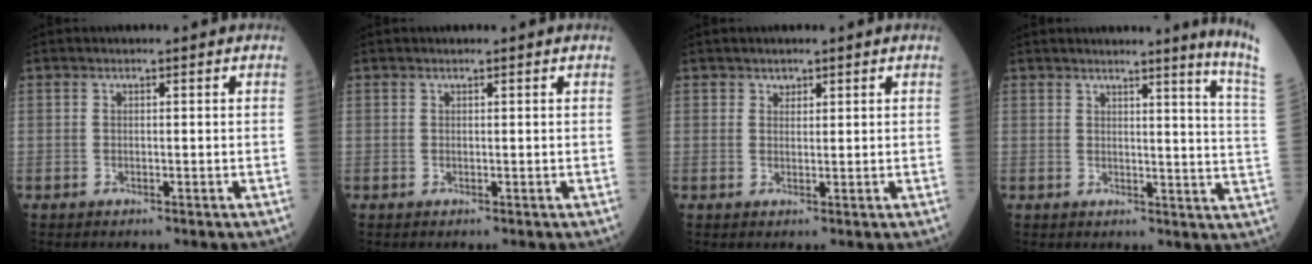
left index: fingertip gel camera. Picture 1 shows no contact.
{"total": 0.5, "force": [0.5, 0.0, 0.2], "torque": [-0.007, 0.004, 0.011]}
{"total": 1.1, "force": [0.7, 0.8, 0.2], "torque": [-0.002, -0.004, 0.012]}
{"total": 9.8, "force": [8.2, -2.8, 4.5], "torque": [-0.056, -0.091, 0.073]}